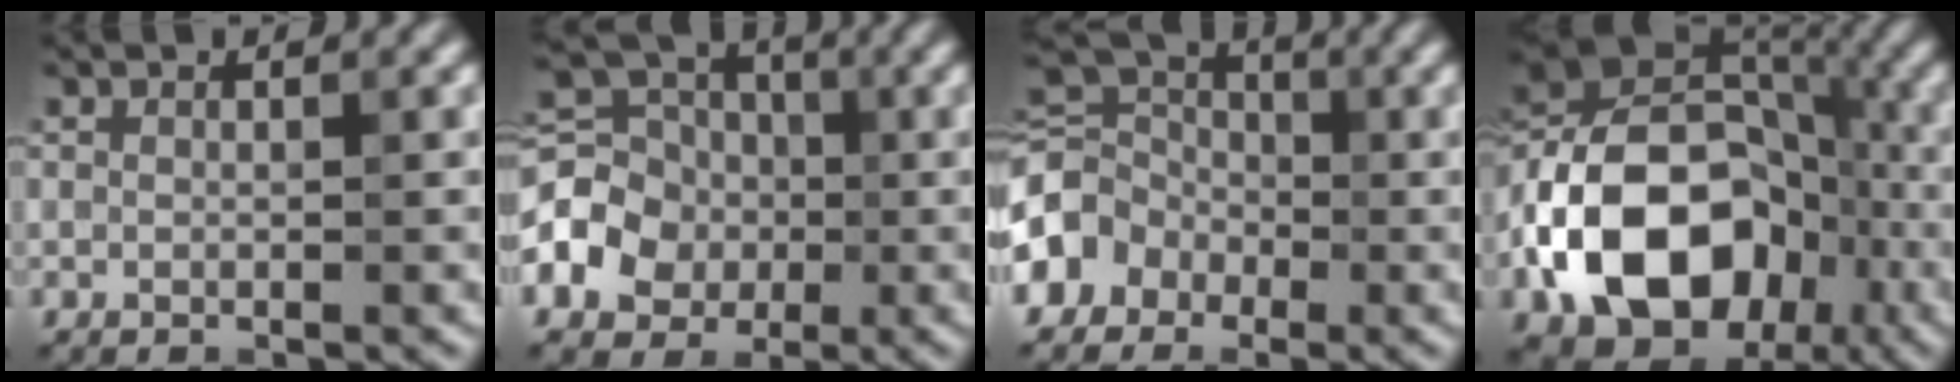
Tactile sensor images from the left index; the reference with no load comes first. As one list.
[{"total": 5.7, "force": [-1.4, 4.9, 2.6], "torque": [-0.056, 0.008, -0.041]}, {"total": 6.4, "force": [-2.4, 5.0, 3.1], "torque": [-0.045, 0.011, -0.057]}, {"total": 14.3, "force": [-4.9, 10.1, 8.9], "torque": [-0.154, 0.004, -0.102]}]